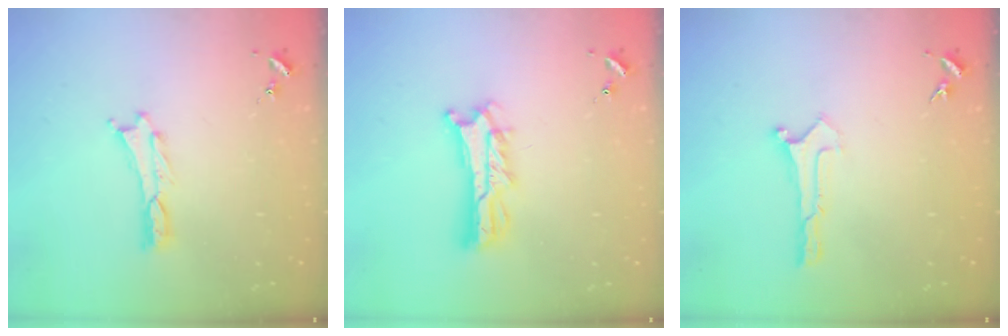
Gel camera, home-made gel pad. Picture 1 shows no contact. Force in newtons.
{"total": 4.9, "press": 4.8, "slide": 0.5}
{"total": 0.0}